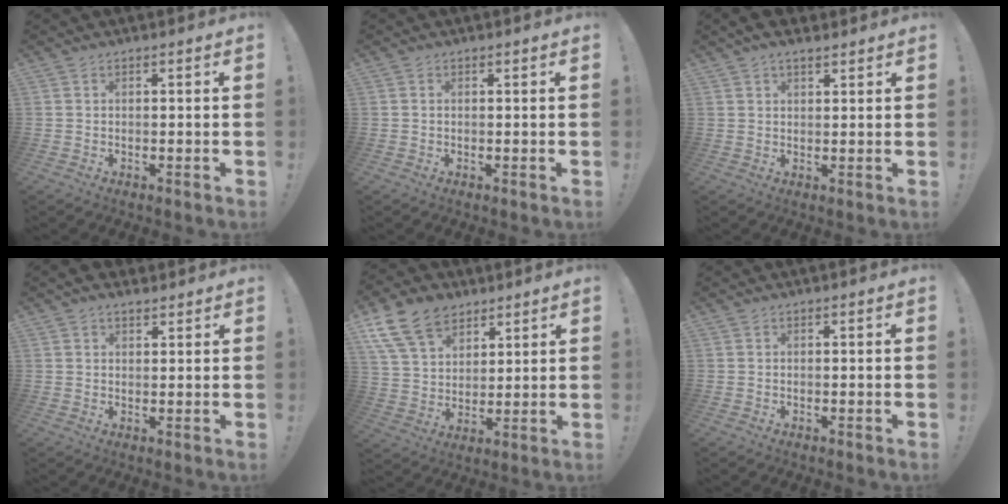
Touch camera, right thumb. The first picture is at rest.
{"total": 0.0}
{"total": 4.3, "force": [3.4, 1.7, 2.1], "torque": [-0.029, -0.014, 0.062]}
{"total": 3.3, "force": [2.7, 1.5, 1.1], "torque": [-0.010, -0.014, 0.049]}
{"total": 15.5, "force": [9.4, 10.1, 6.9], "torque": [-0.126, -0.048, 0.183]}
{"total": 0.0}